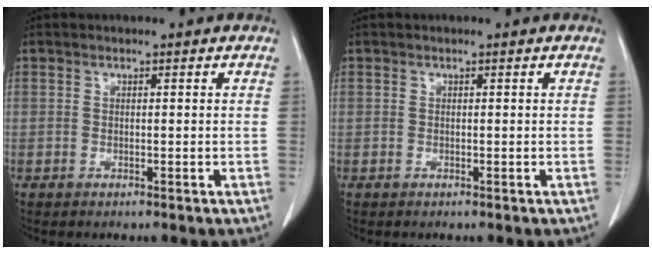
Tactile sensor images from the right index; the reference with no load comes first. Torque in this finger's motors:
{"motor_torque": [0.00, 0.00, 0.01, 0.00]}